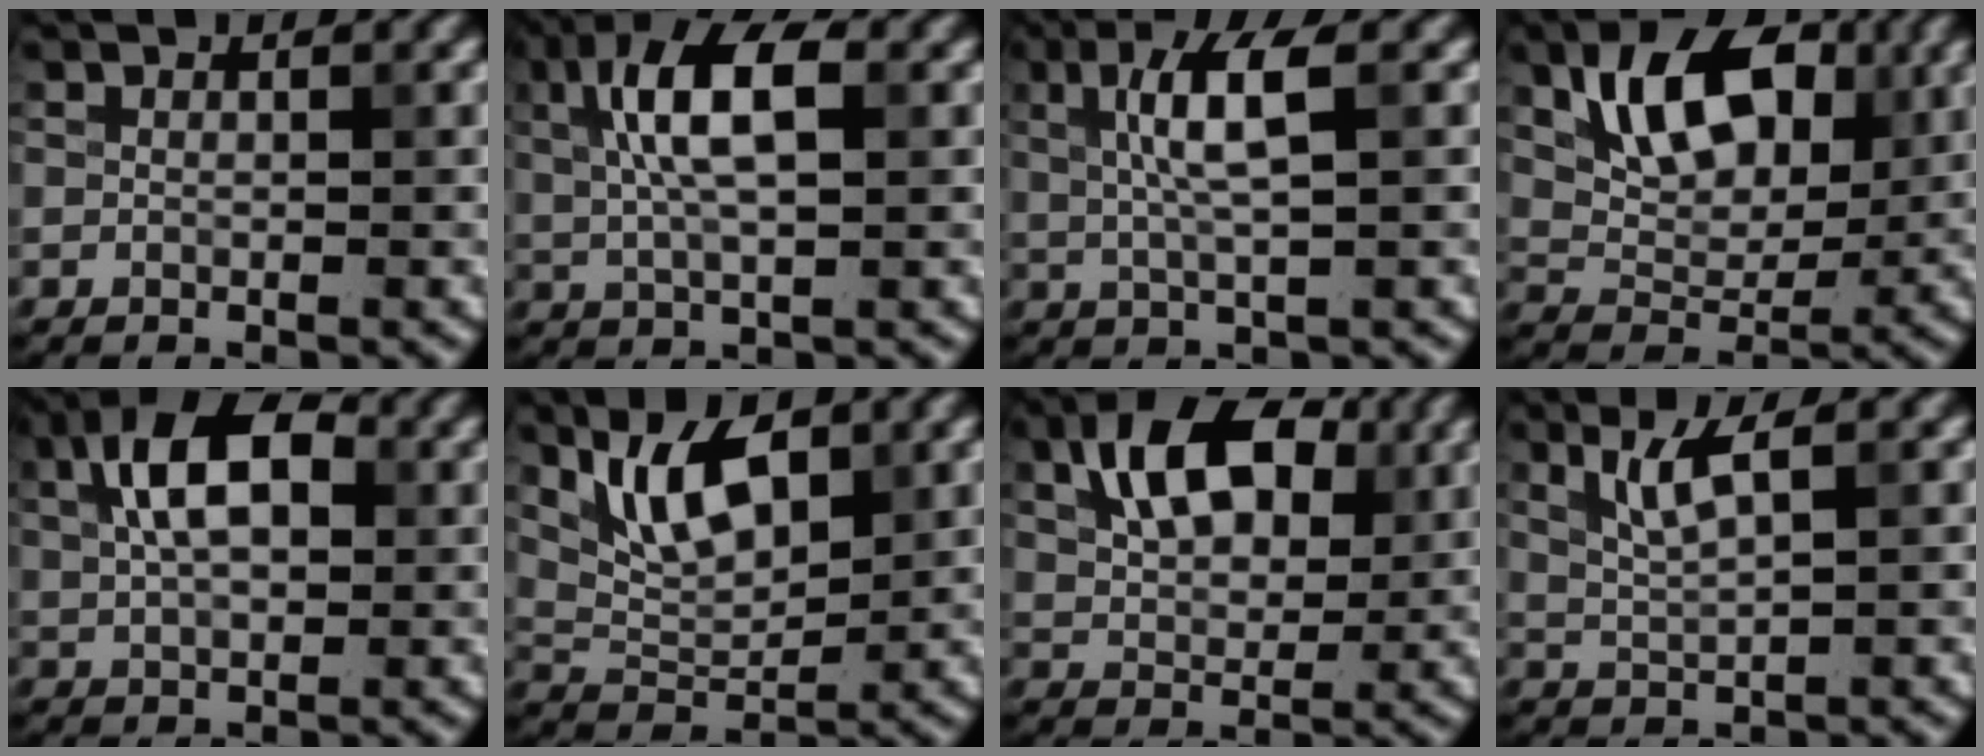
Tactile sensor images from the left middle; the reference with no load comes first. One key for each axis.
{"total": 6.8, "fx": 1.7, "fy": 2.5, "fz": 6.0, "tx": -0.115, "ty": 0.014, "tz": 0.026}
{"total": 4.7, "fx": 1.1, "fy": 0.9, "fz": 4.4, "tx": -0.087, "ty": 0.005, "tz": 0.022}
{"total": 7.9, "fx": 3.0, "fy": 4.7, "fz": 5.7, "tx": -0.093, "ty": -0.003, "tz": 0.047}
{"total": 8.1, "fx": 2.3, "fy": 4.5, "fz": 6.3, "tx": -0.112, "ty": 0.026, "tz": 0.025}
{"total": 5.7, "fx": 2.9, "fy": 2.4, "fz": 4.3, "tx": -0.083, "ty": -0.006, "tz": 0.056}
{"total": 8.2, "fx": 2.9, "fy": 4.8, "fz": 6.0, "tx": -0.109, "ty": 0.011, "tz": 0.046}
{"total": 3.1, "fx": 1.4, "fy": 0.5, "fz": 2.7, "tx": -0.057, "ty": -0.002, "tz": 0.033}